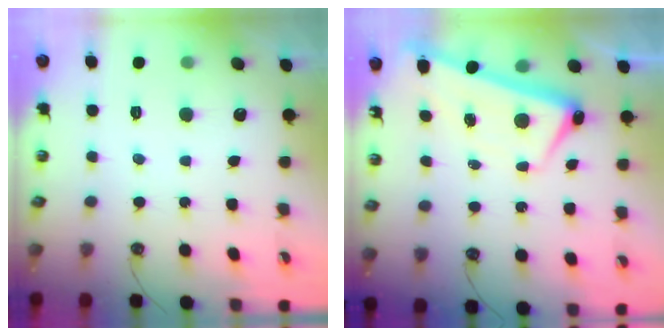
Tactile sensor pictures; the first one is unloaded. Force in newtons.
{"total": 2.6, "press": 2.5, "slide": 0.7}